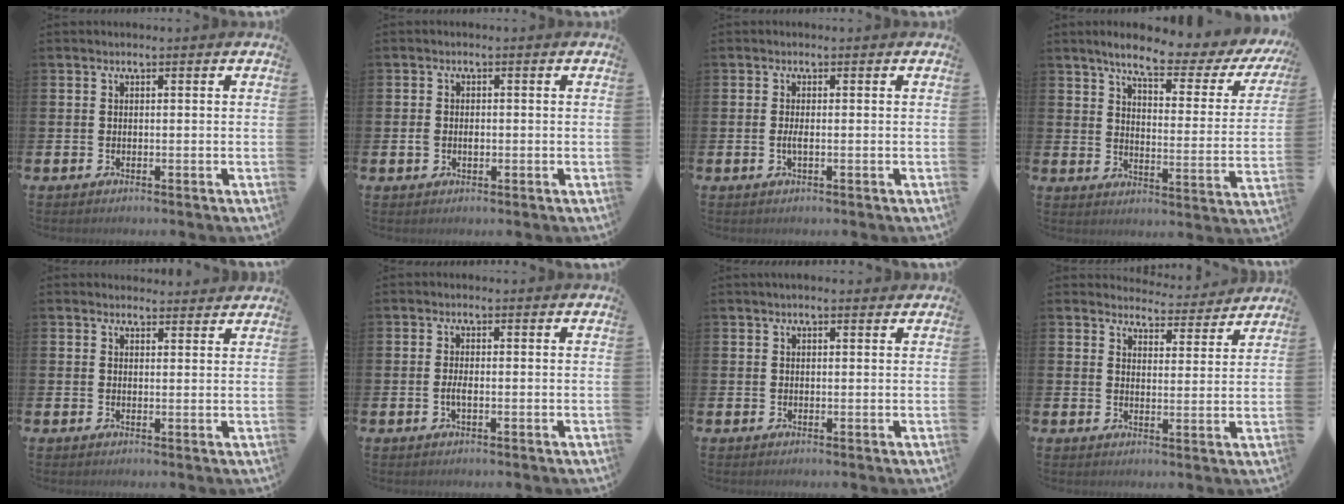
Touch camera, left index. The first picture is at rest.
{"total": 1.7, "force": [-0.2, 1.3, 1.2], "torque": [-0.012, 0.003, -0.008]}
{"total": 1.3, "force": [-0.2, 0.3, 1.2], "torque": [-0.028, 0.001, -0.003]}
{"total": 6.9, "force": [5.7, 1.2, 3.7], "torque": [-0.084, -0.040, 0.086]}
{"total": 2.0, "force": [1.9, 0.6, -0.2], "torque": [0.011, -0.009, 0.033]}
{"total": 1.5, "force": [-0.4, 0.5, 1.4], "torque": [-0.030, 0.003, -0.006]}
{"total": 1.0, "force": [0.8, 0.4, 0.5], "torque": [-0.007, 0.005, 0.013]}
{"total": 4.1, "force": [4.0, 0.9, -0.1], "torque": [-0.001, -0.039, 0.068]}